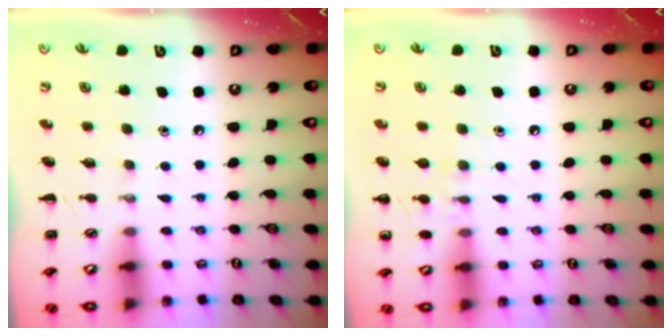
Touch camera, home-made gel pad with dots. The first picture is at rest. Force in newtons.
{"total": 7.0, "press": 6.7, "slide": 2.1}